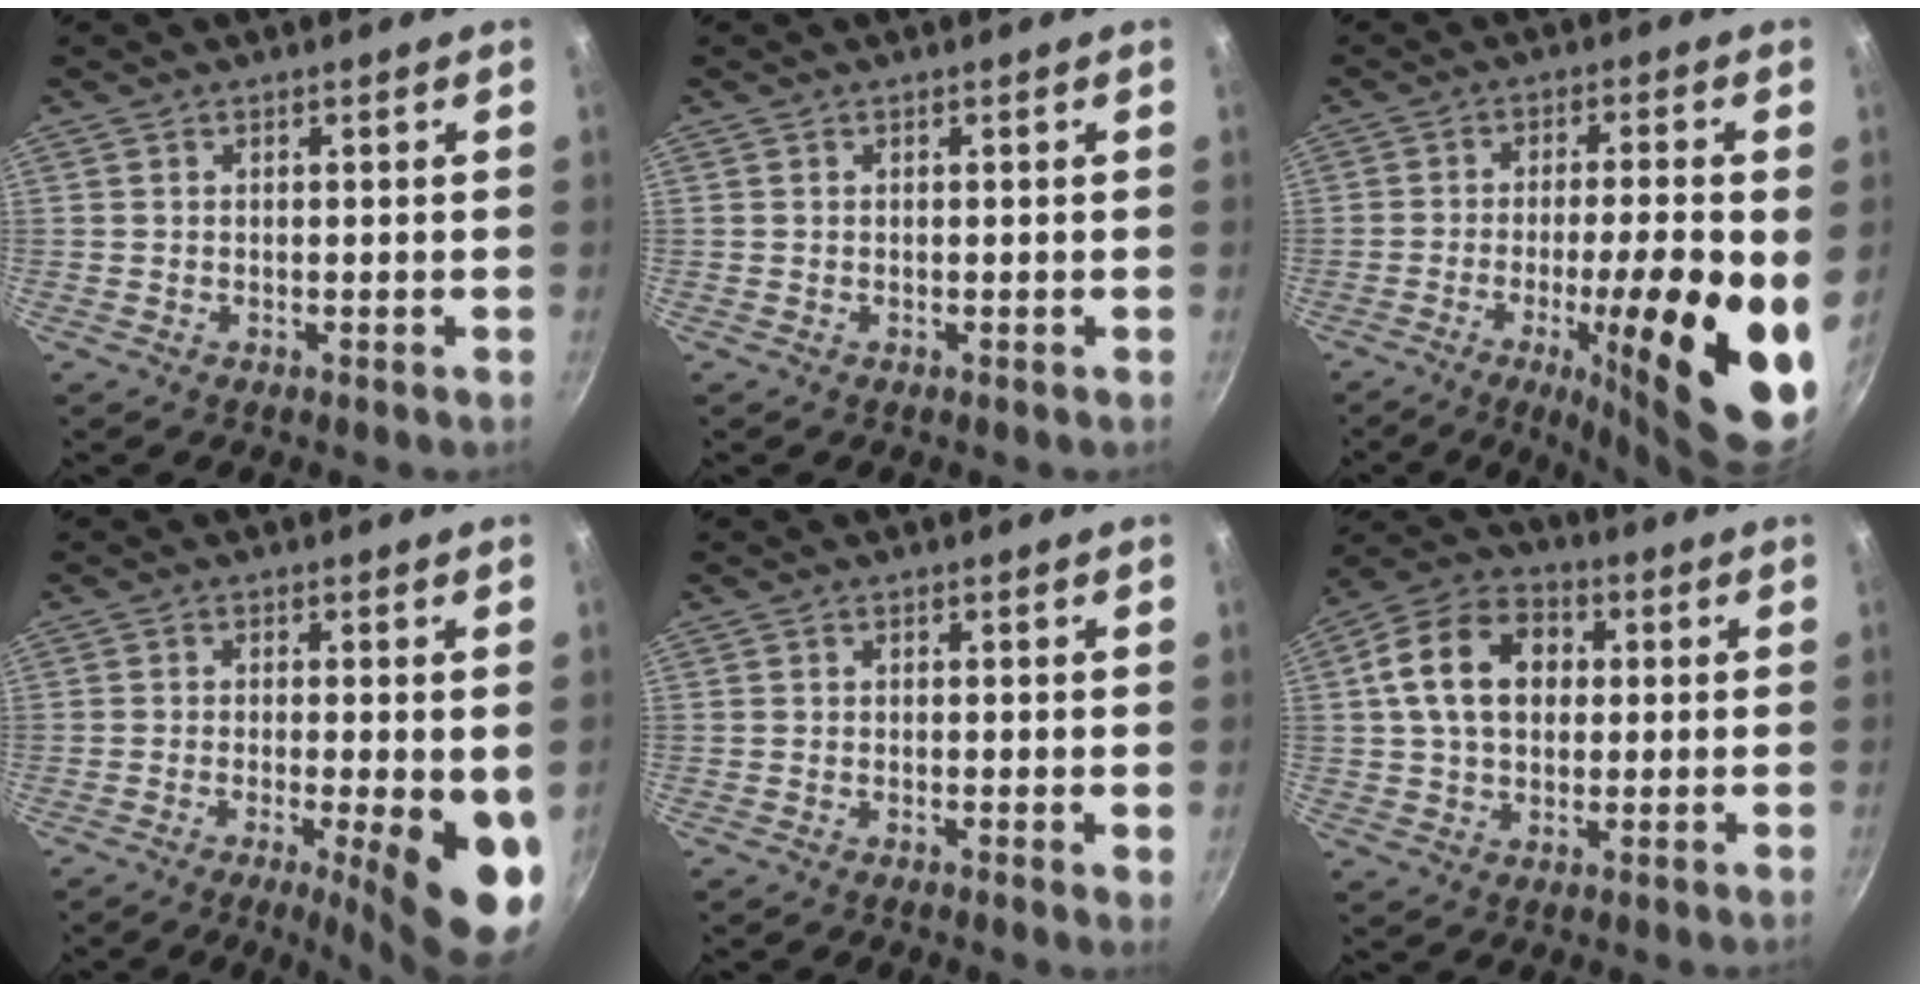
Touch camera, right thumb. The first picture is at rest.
{"total": 0.0}
{"total": 19.0, "force": [-4.8, 3.6, 18.0], "torque": [-0.250, 0.004, -0.070]}
{"total": 12.4, "force": [-3.2, 3.0, 11.6], "torque": [-0.153, -0.002, -0.042]}
{"total": 1.3, "force": [0.0, 0.2, 1.2], "torque": [-0.017, -0.004, -0.005]}
{"total": 13.7, "force": [2.3, 10.0, 9.1], "torque": [-0.137, 0.019, 0.024]}